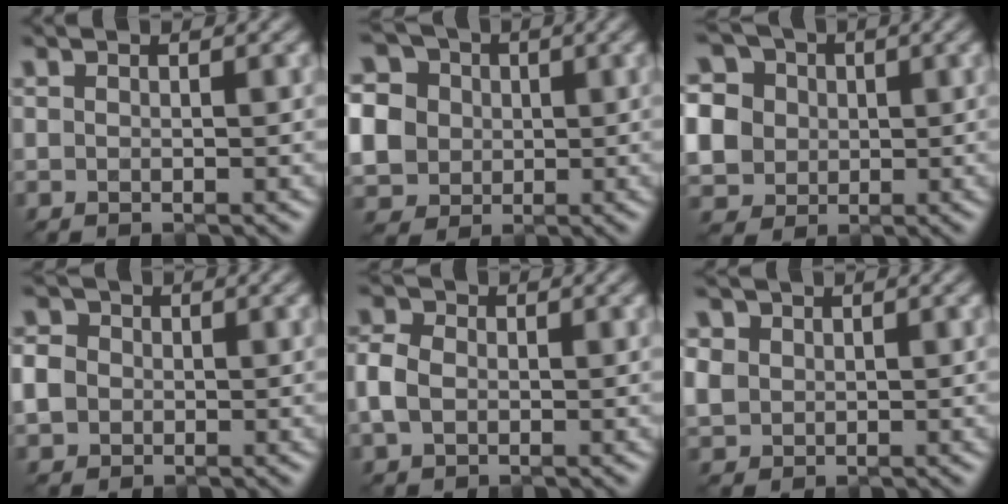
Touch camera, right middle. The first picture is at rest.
{"total": 11.2, "force": [1.1, 10.2, 4.5], "torque": [-0.129, 0.012, 0.007]}
{"total": 11.4, "force": [1.9, 10.2, 4.6], "torque": [-0.128, 0.020, 0.018]}
{"total": 3.8, "force": [0.0, 3.5, 1.6], "torque": [-0.034, 0.010, -0.009]}
{"total": 3.7, "force": [-0.2, 2.9, 2.2], "torque": [-0.058, 0.003, -0.009]}
{"total": 3.9, "force": [1.2, 3.3, 1.6], "torque": [-0.069, 0.015, 0.030]}